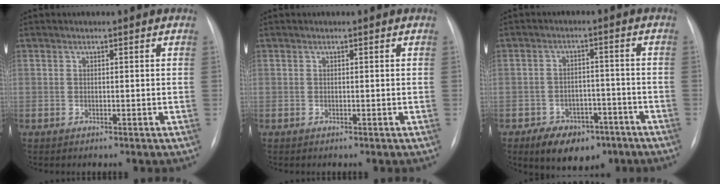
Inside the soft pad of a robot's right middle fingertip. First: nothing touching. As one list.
[{"total": 0.0}, {"total": 9.1, "force": [-5.8, 5.3, 4.5], "torque": [-0.069, 0.012, -0.081]}]